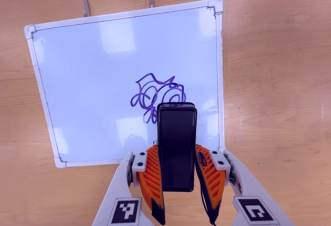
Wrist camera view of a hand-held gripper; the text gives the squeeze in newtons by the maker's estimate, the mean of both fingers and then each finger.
{"total": 5.1, "left": 3.3, "right": 7.0}